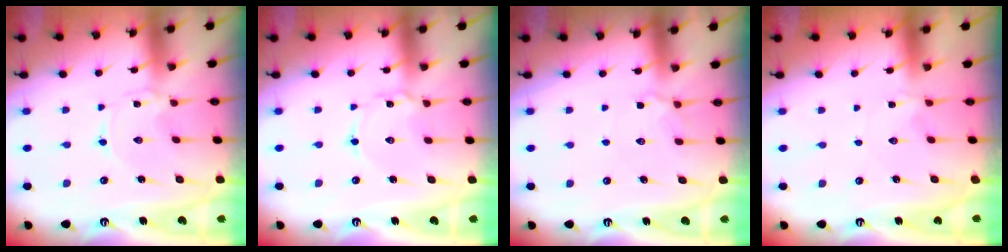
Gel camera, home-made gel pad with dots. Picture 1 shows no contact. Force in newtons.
{"total": 2.4, "press": 2.4, "slide": 0.1}
{"total": 3.0, "press": 2.9, "slide": 0.7}
{"total": 1.6, "press": 1.6, "slide": 0.3}